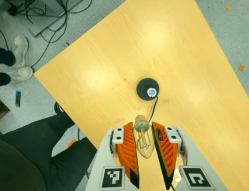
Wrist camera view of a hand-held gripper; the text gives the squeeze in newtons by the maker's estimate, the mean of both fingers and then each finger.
{"total": 13.7, "left": 14.8, "right": 12.5}